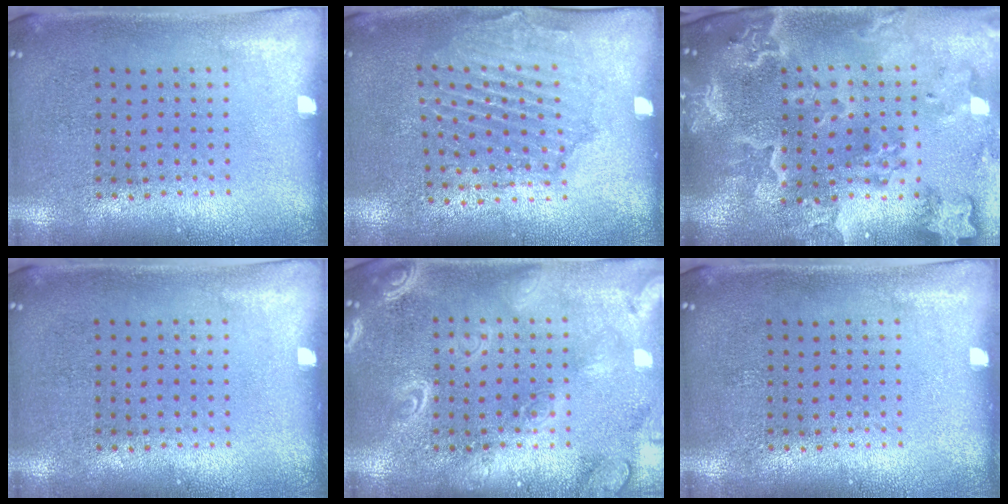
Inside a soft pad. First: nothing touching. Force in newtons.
{"total": 1.6, "press": 1.6, "slide": 0.4}
{"total": 4.4, "press": 3.6, "slide": 2.6}
{"total": 0.0}
{"total": 3.0, "press": 3.0, "slide": 0.3}
{"total": 0.0}